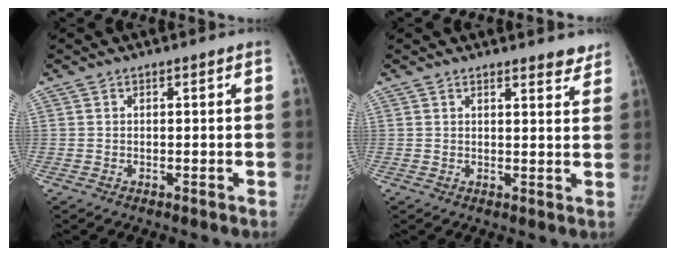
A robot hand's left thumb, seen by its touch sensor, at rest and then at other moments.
{"total": 4.0, "force": [3.6, 1.1, 1.5], "torque": [0.000, -0.023, 0.036]}